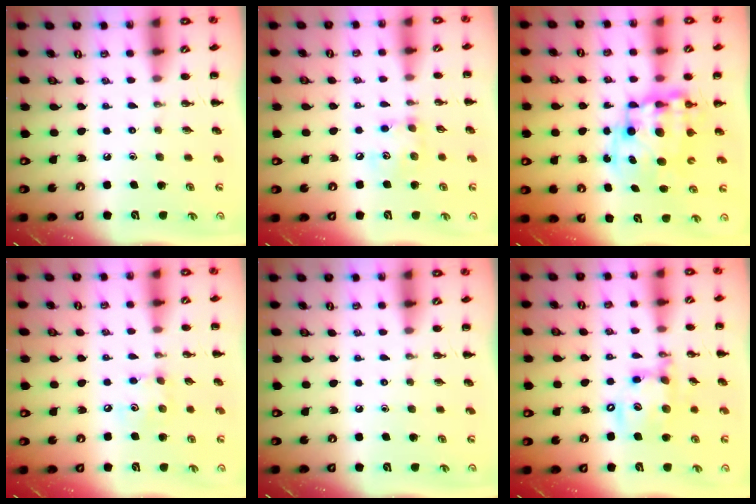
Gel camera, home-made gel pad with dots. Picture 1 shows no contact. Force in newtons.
{"total": 6.7, "press": 6.7, "slide": 0.5}
{"total": 12.2, "press": 11.8, "slide": 3.0}
{"total": 5.2, "press": 5.2, "slide": 0.8}
{"total": 0.0}
{"total": 13.4, "press": 13.1, "slide": 2.7}